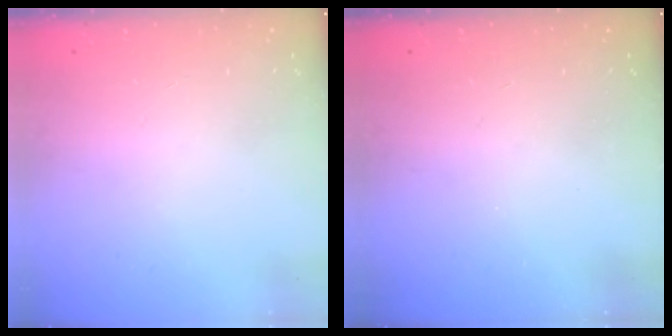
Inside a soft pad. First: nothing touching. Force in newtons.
{"total": 0.0}